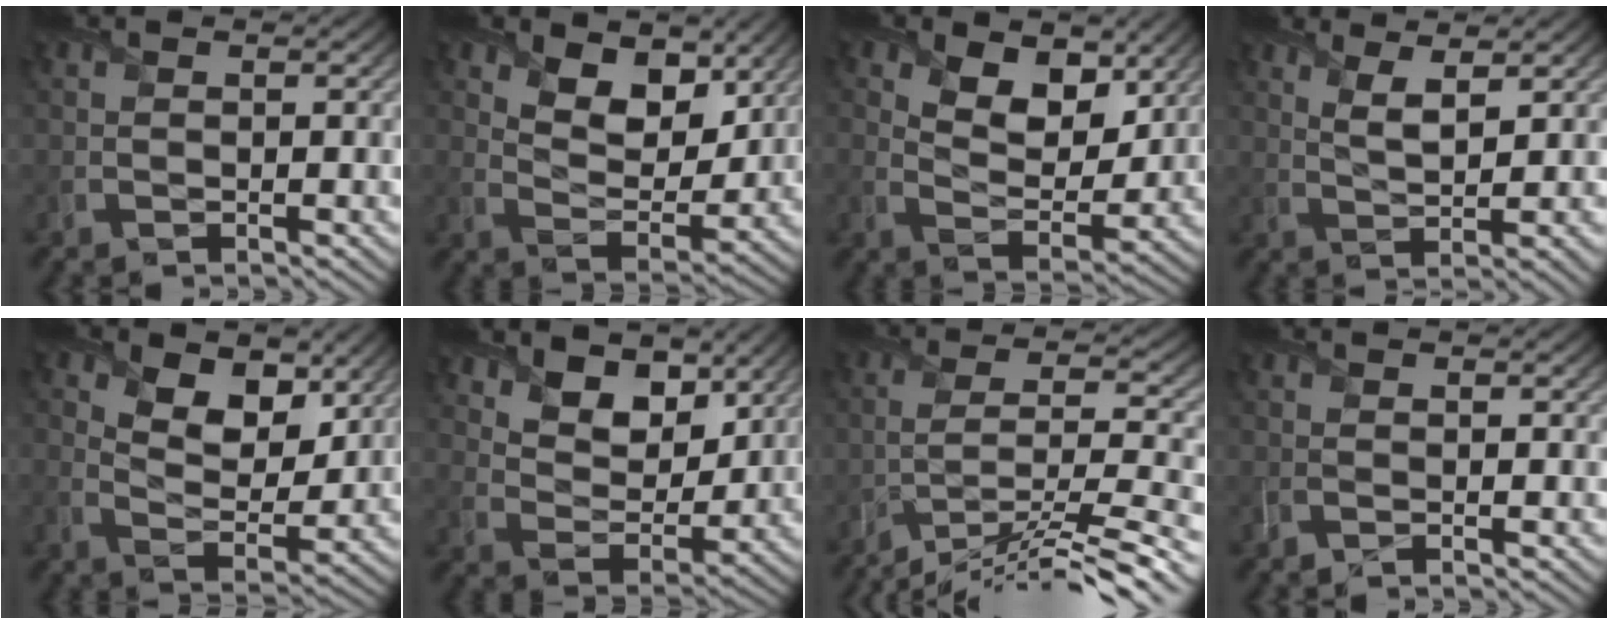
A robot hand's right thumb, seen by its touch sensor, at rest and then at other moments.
{"total": 8.1, "force": [4.8, 4.4, 4.9], "torque": [-0.099, -0.011, 0.074]}
{"total": 7.6, "force": [4.0, 4.2, 4.9], "torque": [-0.103, -0.012, 0.059]}
{"total": 4.4, "force": [2.5, 0.9, 3.5], "torque": [-0.071, 0.001, 0.053]}
{"total": 8.0, "force": [3.6, 4.6, 5.4], "torque": [-0.115, -0.006, 0.051]}
{"total": 9.0, "force": [5.7, 5.2, 4.5], "torque": [-0.097, -0.012, 0.093]}
{"total": 14.1, "force": [-10.7, 2.4, 8.8], "torque": [-0.144, -0.002, -0.168]}
{"total": 0.8, "force": [-0.4, 0.1, 0.7], "torque": [-0.018, 0.000, -0.014]}